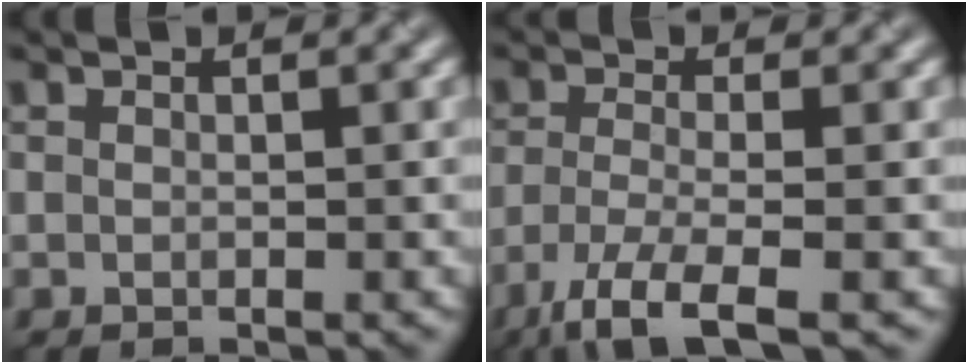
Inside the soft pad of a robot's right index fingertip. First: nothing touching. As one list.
[{"total": 5.1, "force": [-3.1, 1.0, 3.9], "torque": [-0.077, -0.010, -0.072]}]